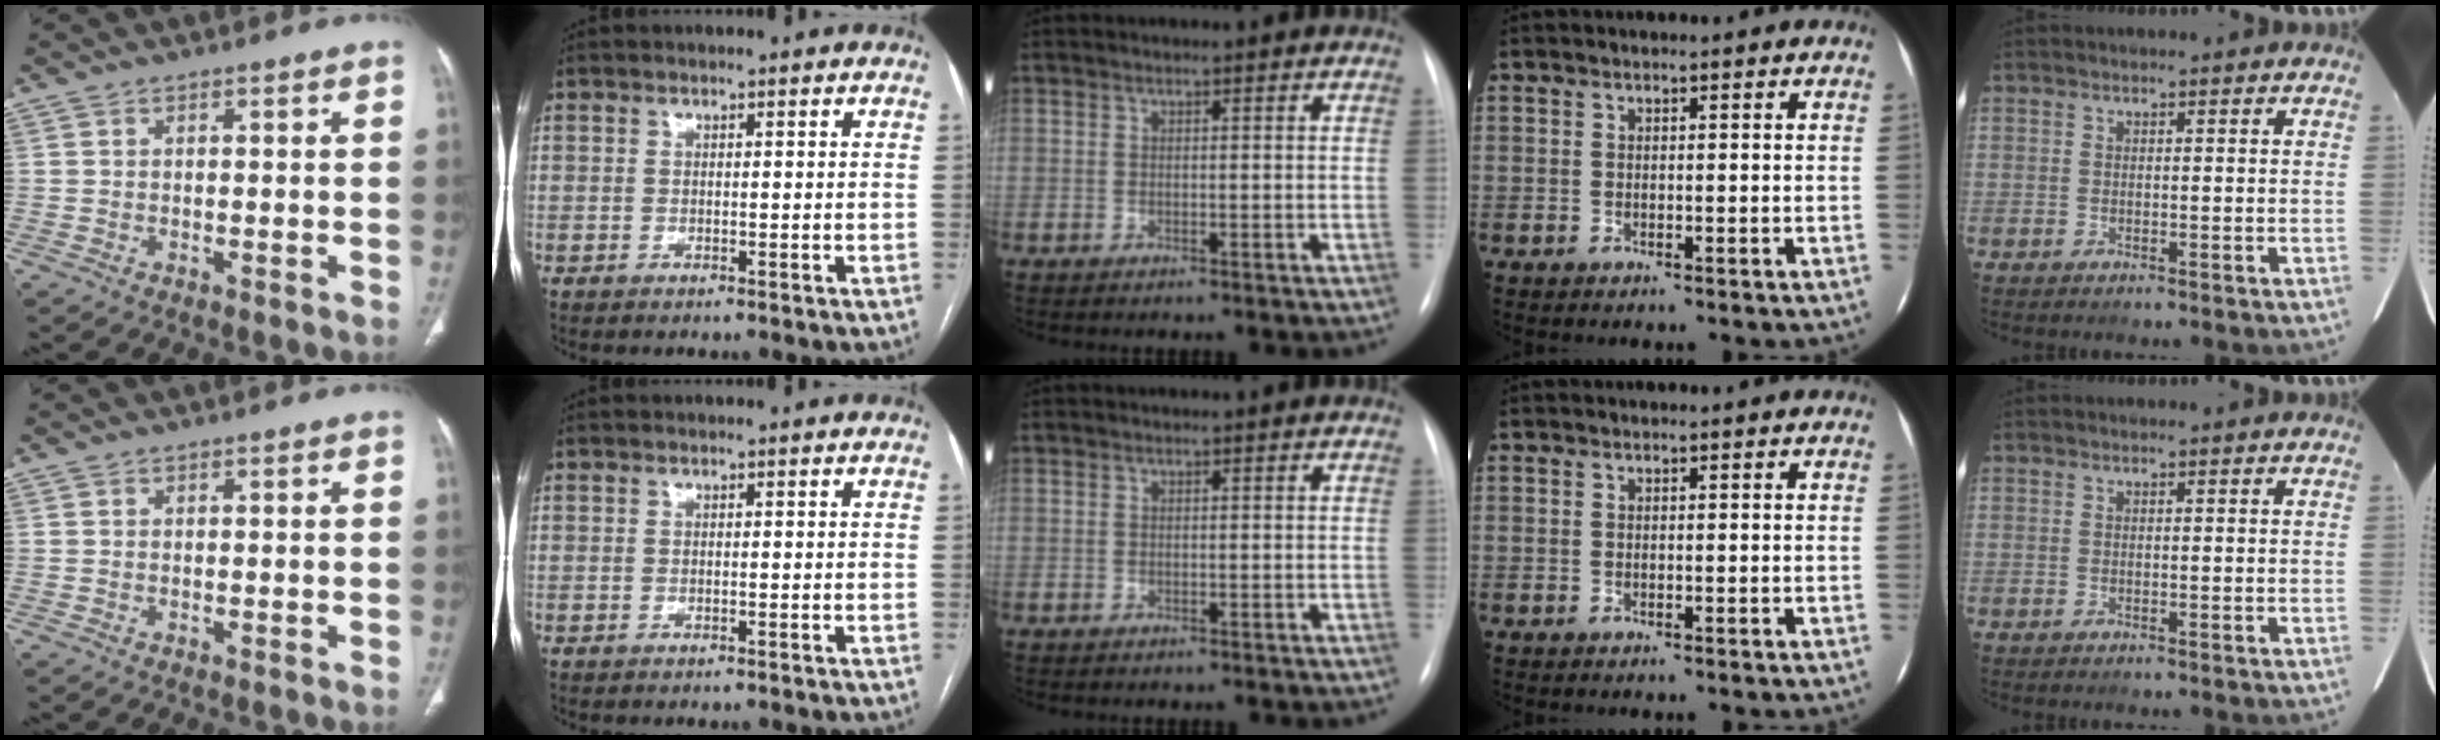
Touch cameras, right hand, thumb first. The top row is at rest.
{}